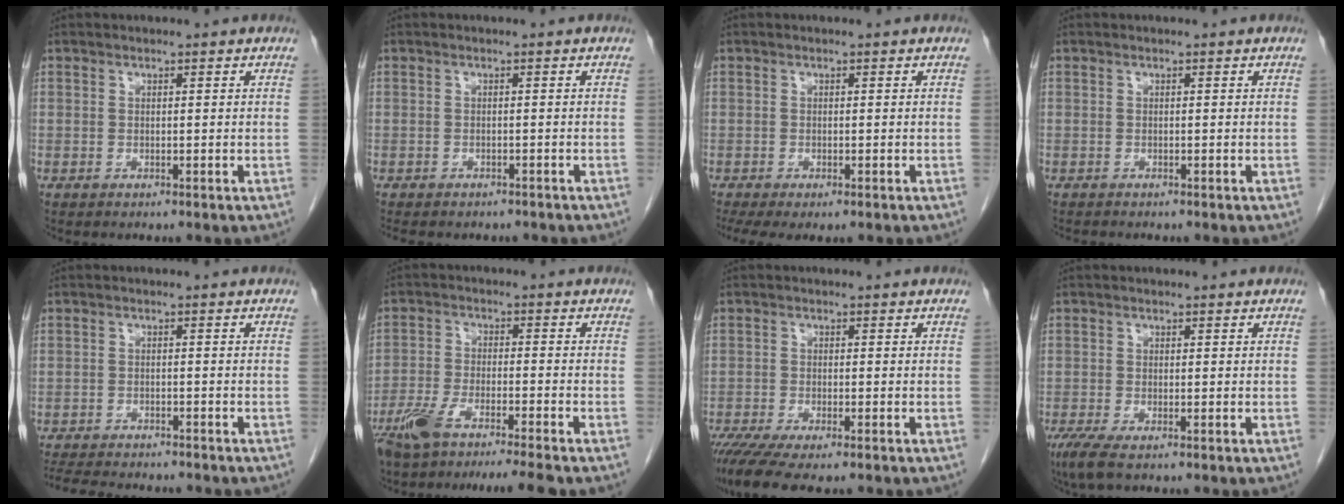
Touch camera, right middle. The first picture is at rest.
{"total": 8.2, "force": [-7.0, 3.0, 3.0], "torque": [-0.045, 0.001, -0.081]}
{"total": 6.0, "force": [-4.5, 1.7, 3.6], "torque": [-0.061, -0.015, -0.071]}
{"total": 1.3, "force": [-1.2, 0.0, 0.5], "torque": [-0.015, -0.005, -0.017]}
{"total": 11.2, "force": [-10.0, 2.2, 4.5], "torque": [-0.077, -0.011, -0.140]}
{"total": 10.8, "force": [-8.8, -0.1, 6.4], "torque": [-0.108, -0.019, -0.146]}
{"total": 8.0, "force": [-6.3, 1.2, 4.9], "torque": [-0.076, -0.017, -0.102]}
{"total": 3.2, "force": [-2.1, 0.6, 2.4], "torque": [-0.052, -0.012, -0.041]}